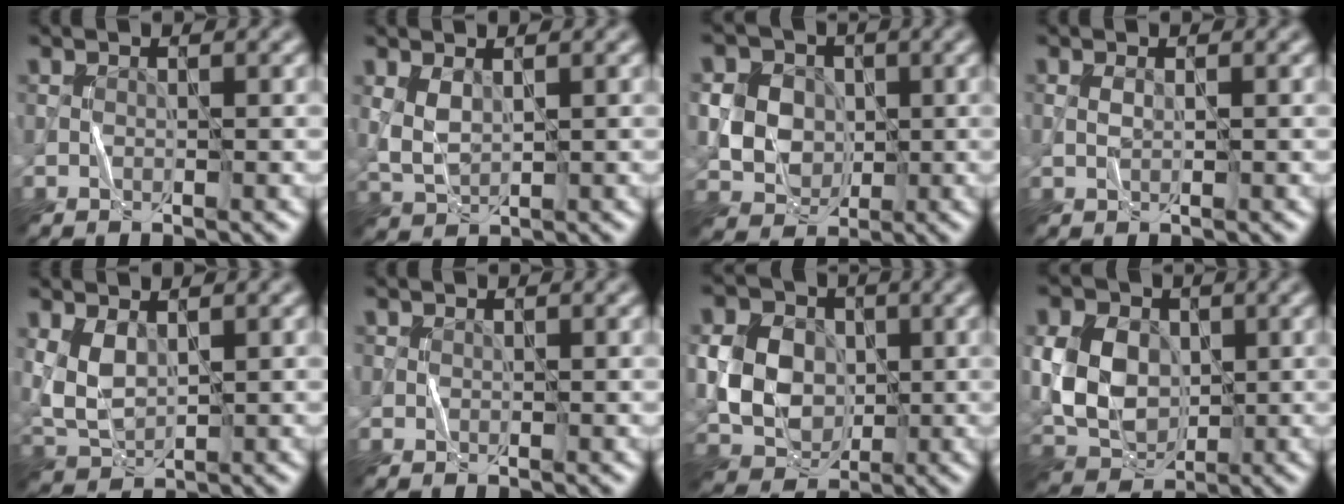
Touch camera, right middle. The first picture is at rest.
{"total": 2.3, "force": [0.9, 1.2, 1.7], "torque": [-0.044, -0.002, 0.025]}
{"total": 7.2, "force": [0.9, 6.3, 3.3], "torque": [-0.060, 0.020, 0.008]}
{"total": 0.9, "force": [0.2, 0.3, 0.8], "torque": [-0.019, 0.001, 0.002]}
{"total": 3.3, "force": [1.1, 1.9, 2.5], "torque": [-0.060, -0.003, 0.027]}
{"total": 0.7, "force": [0.0, 0.7, 0.0], "torque": [0.006, 0.000, -0.004]}
{"total": 7.5, "force": [0.1, 6.2, 4.2], "torque": [-0.077, 0.001, -0.004]}
{"total": 7.0, "force": [0.5, 5.4, 4.5], "torque": [-0.100, -0.002, 0.002]}